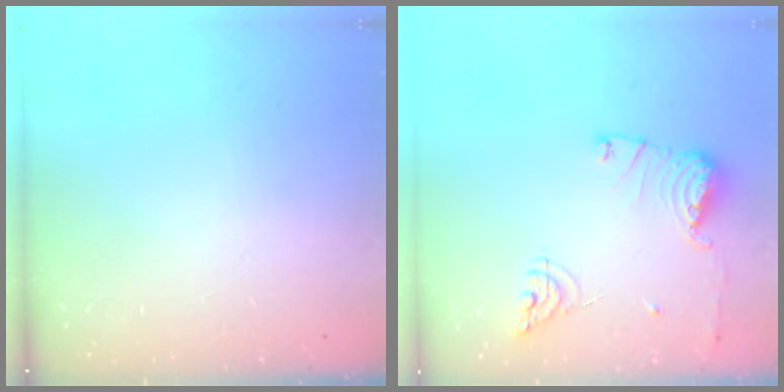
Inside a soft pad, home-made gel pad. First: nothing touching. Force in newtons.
{"total": 12.0, "press": 11.9, "slide": 1.6}